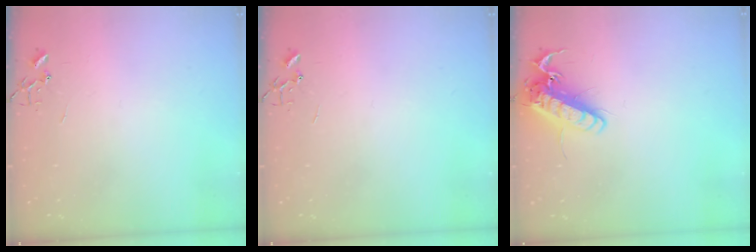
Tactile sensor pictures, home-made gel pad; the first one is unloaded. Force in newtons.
{"total": 0.0}
{"total": 14.6, "press": 14.4, "slide": 2.4}